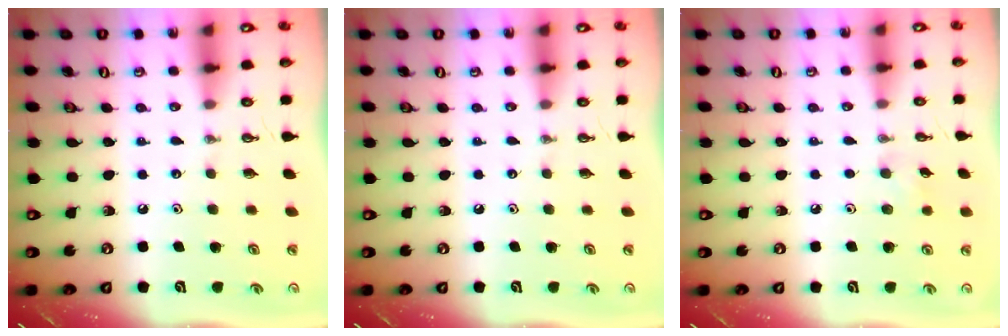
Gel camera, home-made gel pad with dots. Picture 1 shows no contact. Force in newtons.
{"total": 0.0}
{"total": 5.2, "press": 5.0, "slide": 1.7}